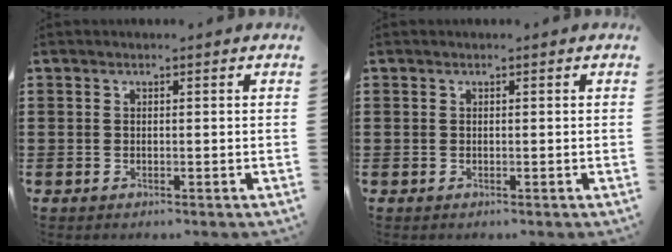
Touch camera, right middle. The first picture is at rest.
{"total": 0.0}